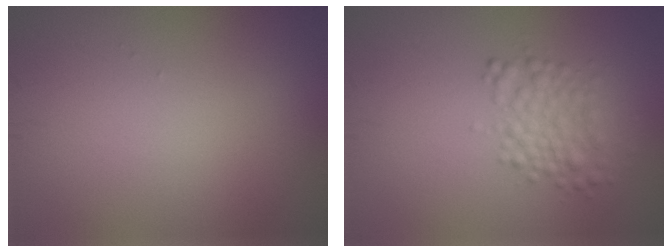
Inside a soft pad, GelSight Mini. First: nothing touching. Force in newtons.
{"total": 3.1, "press": 3.1, "slide": 0.0}